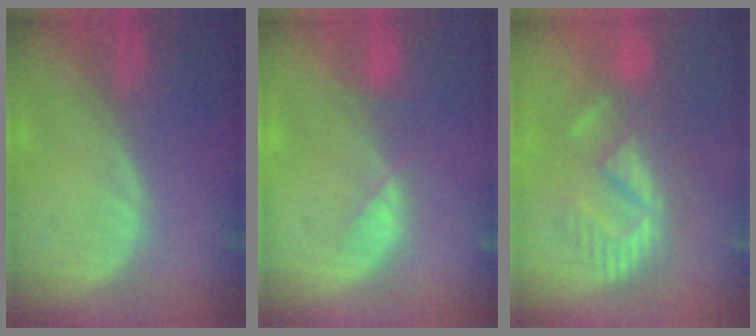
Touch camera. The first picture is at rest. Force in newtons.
{"total": 2.4, "press": 2.3, "slide": 0.5}
{"total": 8.8, "press": 7.9, "slide": 3.9}